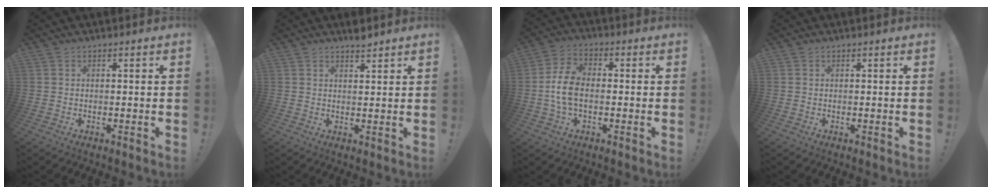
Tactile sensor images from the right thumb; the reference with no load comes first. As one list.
[{"total": 2.8, "force": [2.5, 0.1, 1.1], "torque": [-0.009, -0.018, 0.043]}, {"total": 9.4, "force": [-1.4, 5.8, 7.3], "torque": [-0.151, 0.009, -0.021]}, {"total": 0.0}]